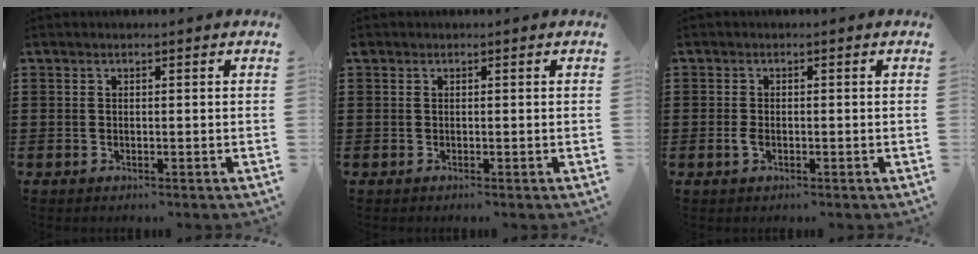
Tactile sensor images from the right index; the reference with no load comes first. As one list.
[{"total": 0.0}, {"total": 1.6, "force": [-0.6, 0.8, 1.3], "torque": [-0.039, -0.007, -0.015]}]